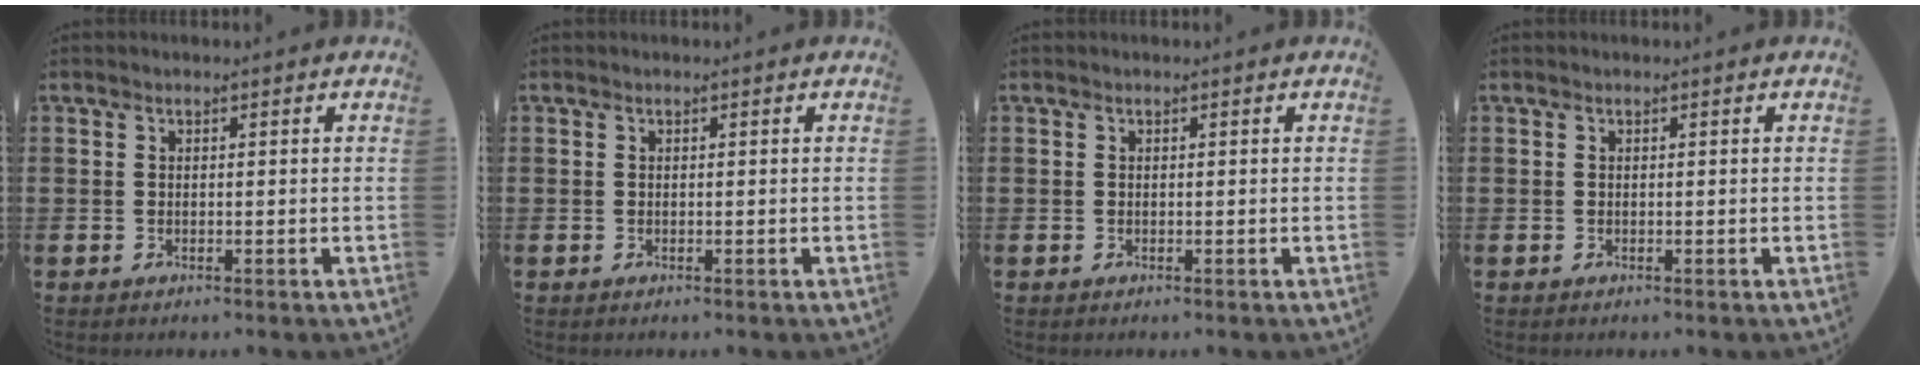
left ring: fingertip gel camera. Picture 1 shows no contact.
{"total": 0.0}
{"total": 0.0}
{"total": 0.0}